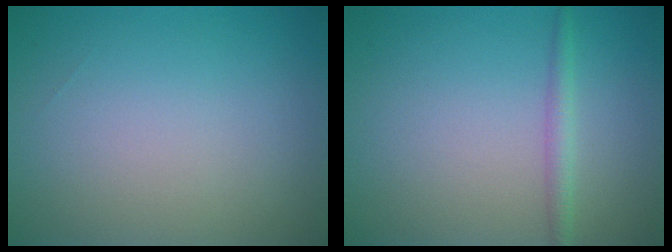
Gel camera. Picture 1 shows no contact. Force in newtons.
{"total": 1.6, "press": 1.6, "slide": 0.1}